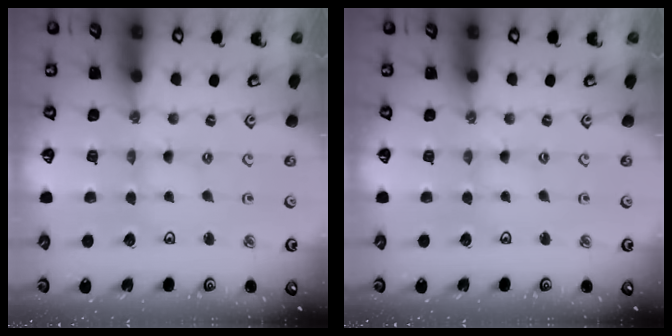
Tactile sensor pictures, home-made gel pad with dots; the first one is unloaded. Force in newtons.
{"total": 1.3, "press": 1.2, "slide": 0.2}